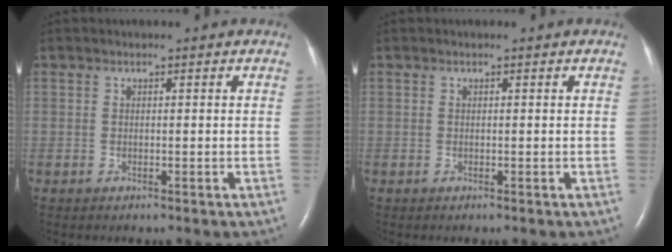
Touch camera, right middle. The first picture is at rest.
{"total": 0.0}